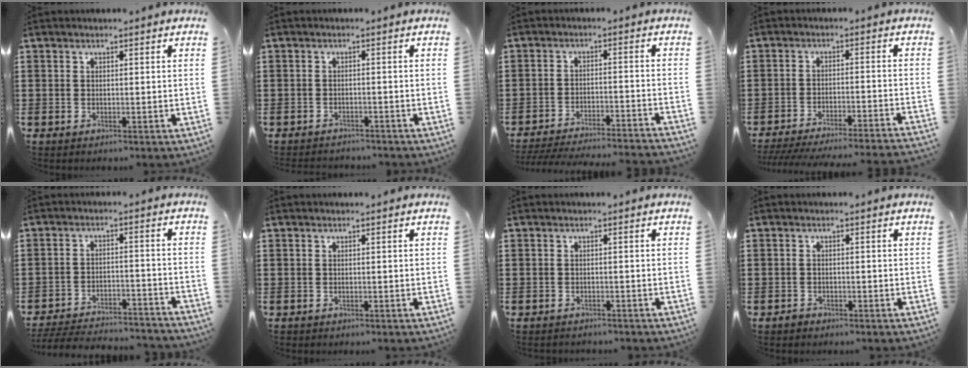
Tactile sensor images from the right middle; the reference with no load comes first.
{"total": 1.6, "force": [-1.6, 0.1, -0.2], "torque": [-0.003, -0.001, -0.035]}
{"total": 4.7, "force": [-4.6, -0.3, 0.9], "torque": [-0.022, -0.010, -0.093]}
{"total": 4.7, "force": [-4.5, -0.4, 1.4], "torque": [-0.030, -0.014, -0.089]}
{"total": 5.3, "force": [-5.2, 0.3, 1.0], "torque": [-0.029, -0.001, -0.106]}
{"total": 0.0}
{"total": 0.9, "force": [-0.9, 0.1, -0.1], "torque": [-0.002, 0.000, -0.019]}
{"total": 1.0, "force": [-0.9, 0.5, 0.1], "torque": [-0.005, -0.001, -0.019]}